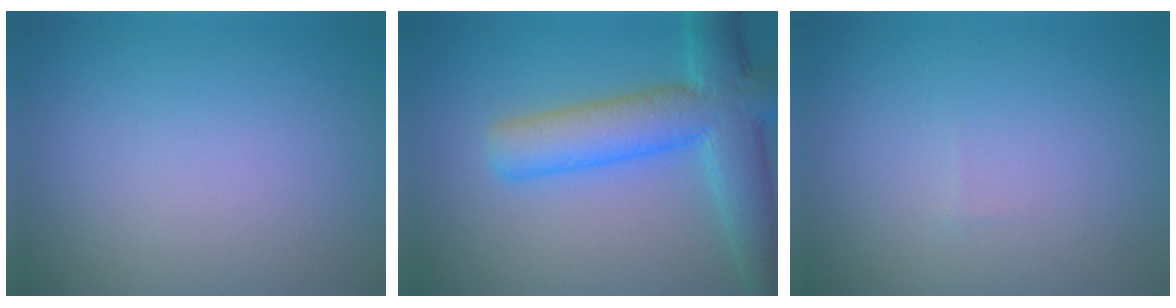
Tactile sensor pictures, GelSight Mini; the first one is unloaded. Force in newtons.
{"total": 8.2, "press": 8.2, "slide": 0.3}
{"total": 0.0}